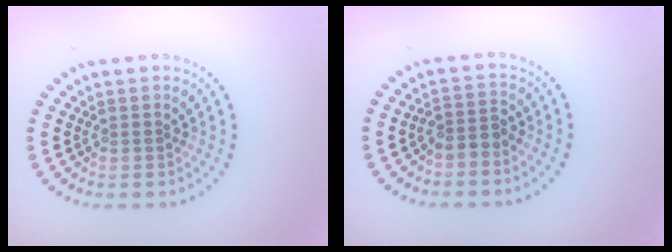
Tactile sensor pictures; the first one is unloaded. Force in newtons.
{"total": 2.0, "press": 1.6, "slide": 1.2}